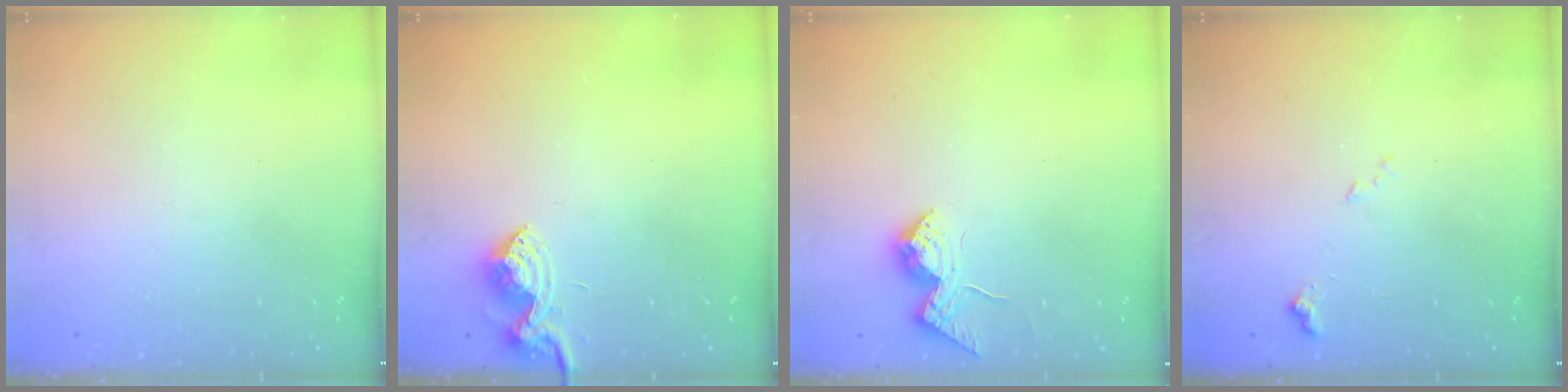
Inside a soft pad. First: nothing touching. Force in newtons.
{"total": 7.1, "press": 7.0, "slide": 0.7}
{"total": 11.8, "press": 11.8, "slide": 0.4}
{"total": 8.3, "press": 8.2, "slide": 1.0}